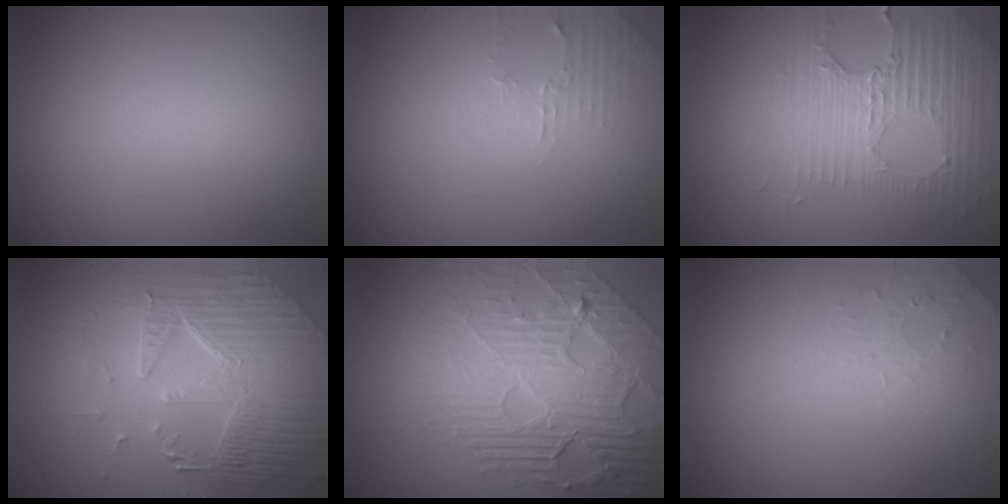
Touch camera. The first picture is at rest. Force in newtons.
{"total": 1.4, "press": 1.4, "slide": 0.4}
{"total": 3.5, "press": 3.4, "slide": 0.8}
{"total": 7.9, "press": 5.6, "slide": 5.5}
{"total": 8.6, "press": 5.8, "slide": 6.4}
{"total": 1.3, "press": 1.2, "slide": 0.3}